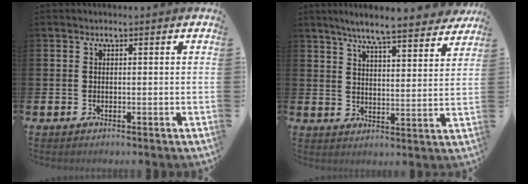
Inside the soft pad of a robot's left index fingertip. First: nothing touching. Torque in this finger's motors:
{"motor_torque": [0.68, -1.23, 0.84, 0.21]}